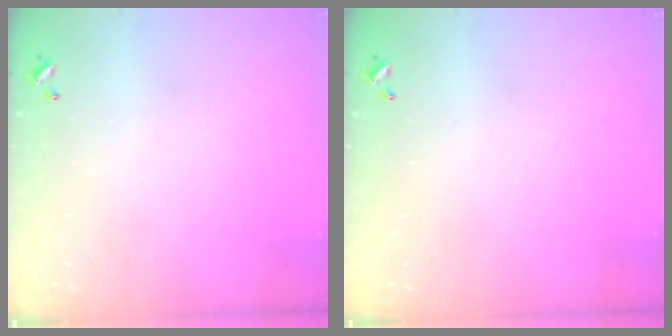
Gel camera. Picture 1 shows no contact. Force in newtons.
{"total": 0.0}